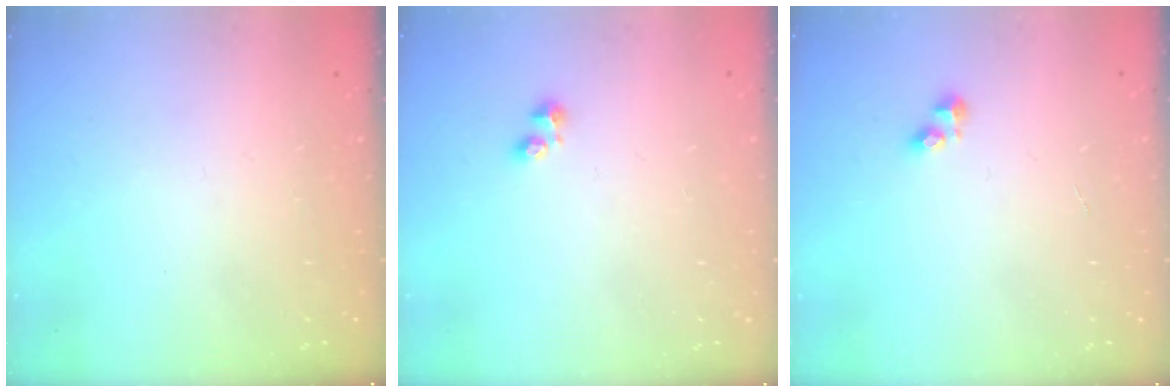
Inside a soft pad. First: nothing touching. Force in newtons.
{"total": 1.8, "press": 1.7, "slide": 0.4}
{"total": 3.0, "press": 3.0, "slide": 0.4}